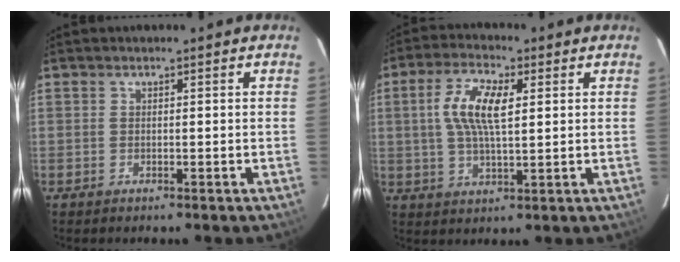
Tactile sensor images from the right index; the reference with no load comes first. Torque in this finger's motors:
{"motor_torque": [0.35, 0.02, 0.34, 0.14]}